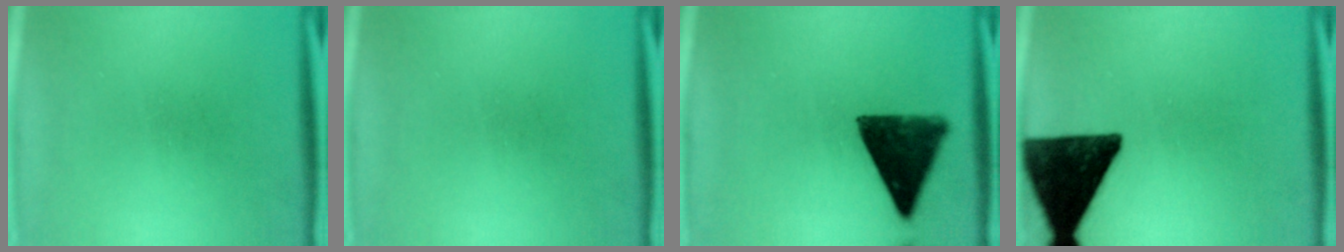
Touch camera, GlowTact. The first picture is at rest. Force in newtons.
{"total": 0.0}
{"total": 11.5}
{"total": 15.3}